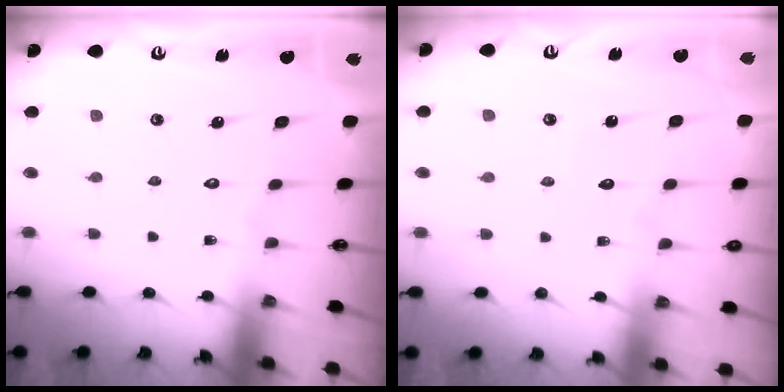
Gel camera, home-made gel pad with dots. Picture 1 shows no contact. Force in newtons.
{"total": 2.8, "press": 2.8, "slide": 0.3}